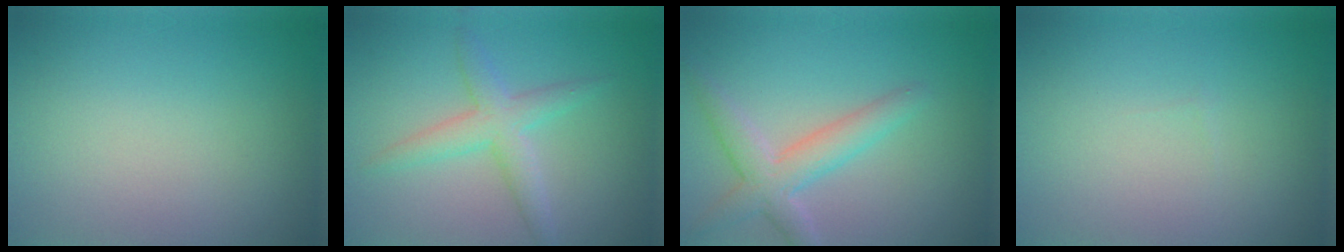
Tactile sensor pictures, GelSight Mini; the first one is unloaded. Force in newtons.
{"total": 3.2, "press": 3.2, "slide": 0.0}
{"total": 3.7, "press": 3.7, "slide": 0.3}
{"total": 0.0}